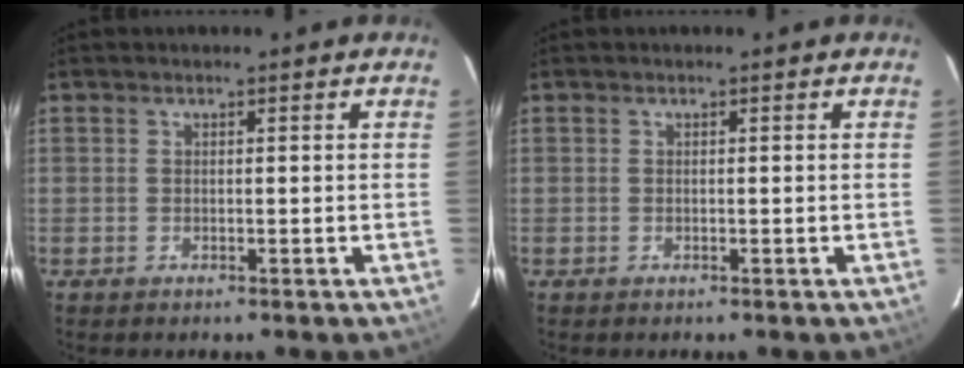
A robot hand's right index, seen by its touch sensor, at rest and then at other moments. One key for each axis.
{"total": 0.0}